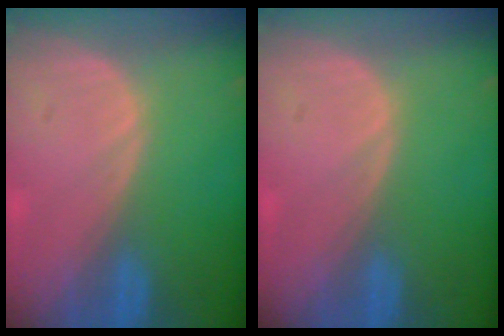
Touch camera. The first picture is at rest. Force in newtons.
{"total": 0.0}